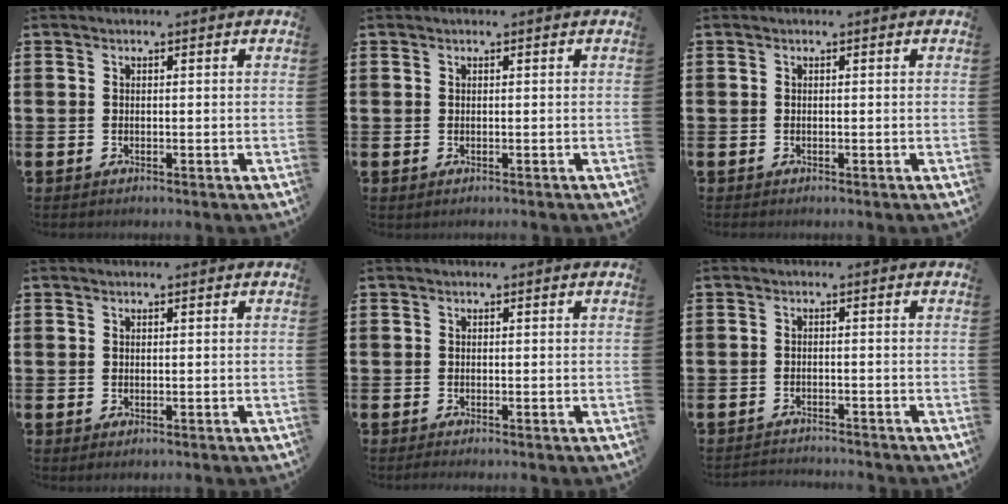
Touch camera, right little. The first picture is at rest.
{"total": 0.0}
{"total": 0.0}
{"total": 0.0}
{"total": 0.6, "force": [-0.6, 0.0, 0.2], "torque": [-0.004, -0.002, -0.012]}
{"total": 2.0, "force": [-2.0, 0.0, -0.2], "torque": [-0.002, 0.002, -0.043]}